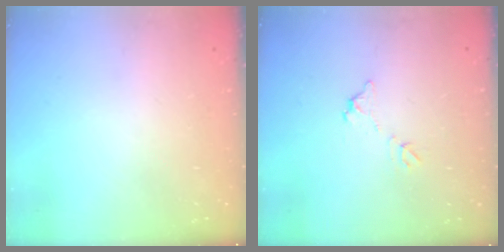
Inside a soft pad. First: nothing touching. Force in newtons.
{"total": 5.6, "press": 5.6, "slide": 0.3}